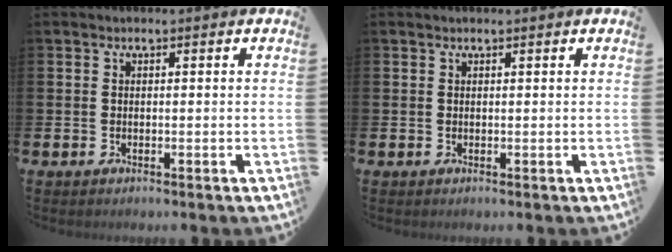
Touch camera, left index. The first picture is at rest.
{"total": 0.0}